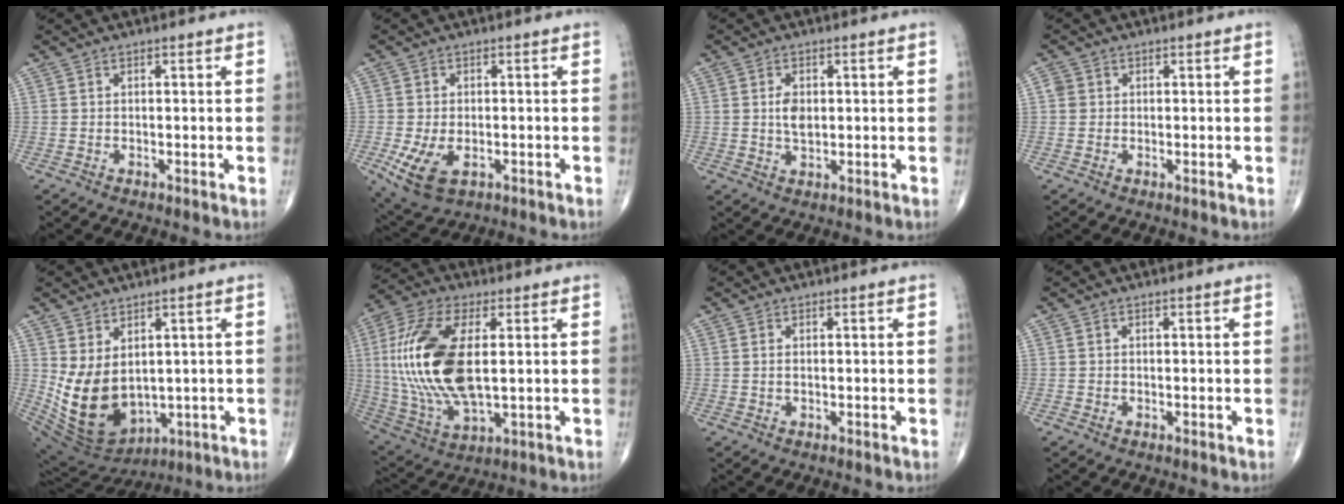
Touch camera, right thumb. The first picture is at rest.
{"total": 7.8, "force": [-2.4, 4.5, 5.8], "torque": [-0.115, -0.007, -0.034]}
{"total": 3.6, "force": [0.5, 2.1, 2.9], "torque": [-0.048, -0.005, 0.011]}
{"total": 1.7, "force": [0.3, 1.6, 0.4], "torque": [-0.001, 0.003, 0.003]}
{"total": 12.3, "force": [0.6, 8.2, 9.1], "torque": [-0.148, -0.022, 0.046]}
{"total": 21.6, "force": [2.1, 10.0, 19.0], "torque": [-0.409, -0.010, 0.042]}
{"total": 0.6, "force": [0.1, 0.2, 0.5], "torque": [-0.016, 0.002, 0.005]}
{"total": 0.0}